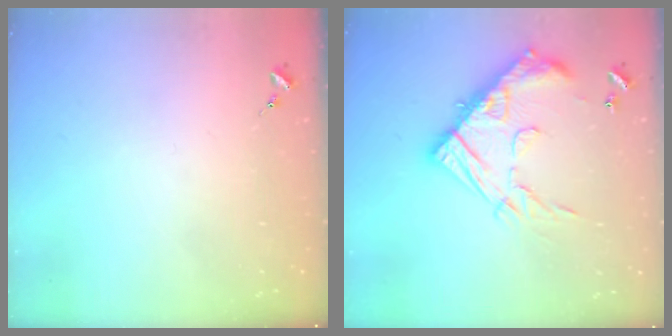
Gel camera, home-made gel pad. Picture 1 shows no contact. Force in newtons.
{"total": 19.3, "press": 19.2, "slide": 1.6}